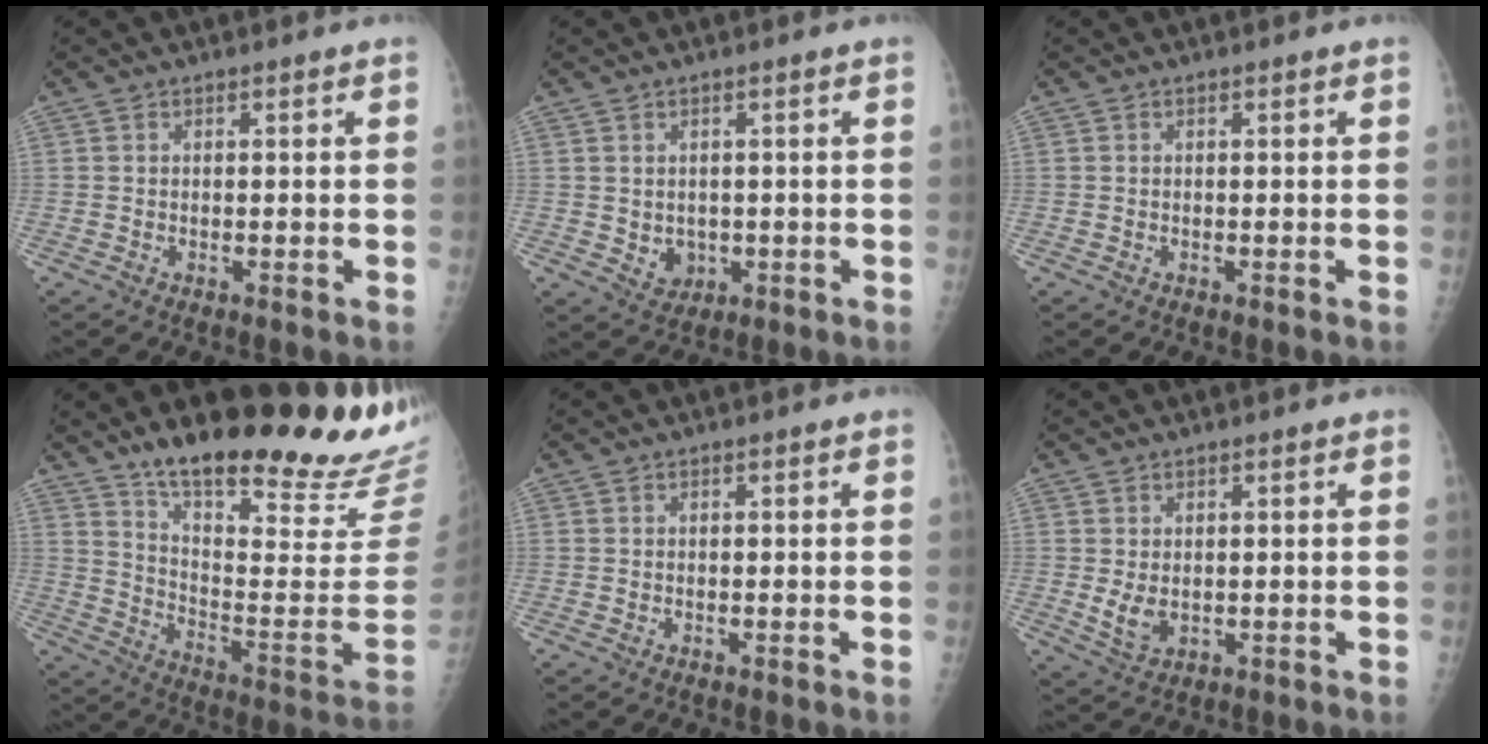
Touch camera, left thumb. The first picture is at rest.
{"total": 3.4, "force": [-0.1, 2.8, 1.8], "torque": [-0.015, -0.004, 0.012]}
{"total": 0.0}
{"total": 27.8, "force": [21.5, 6.0, 16.6], "torque": [-0.219, -0.133, 0.304]}
{"total": 0.0}
{"total": 3.8, "force": [0.6, 2.4, 2.9], "torque": [-0.045, -0.013, 0.020]}